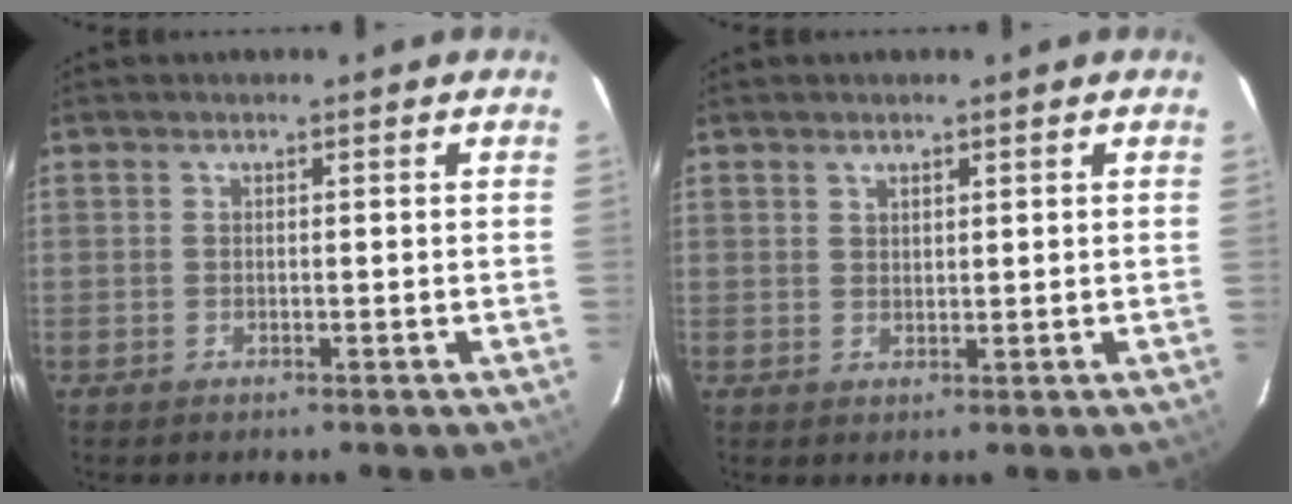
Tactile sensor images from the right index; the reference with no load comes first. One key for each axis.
{"total": 1.5, "fx": 1.1, "fy": 0.8, "fz": 0.5, "tx": -0.005, "ty": 0.002, "tz": 0.021}